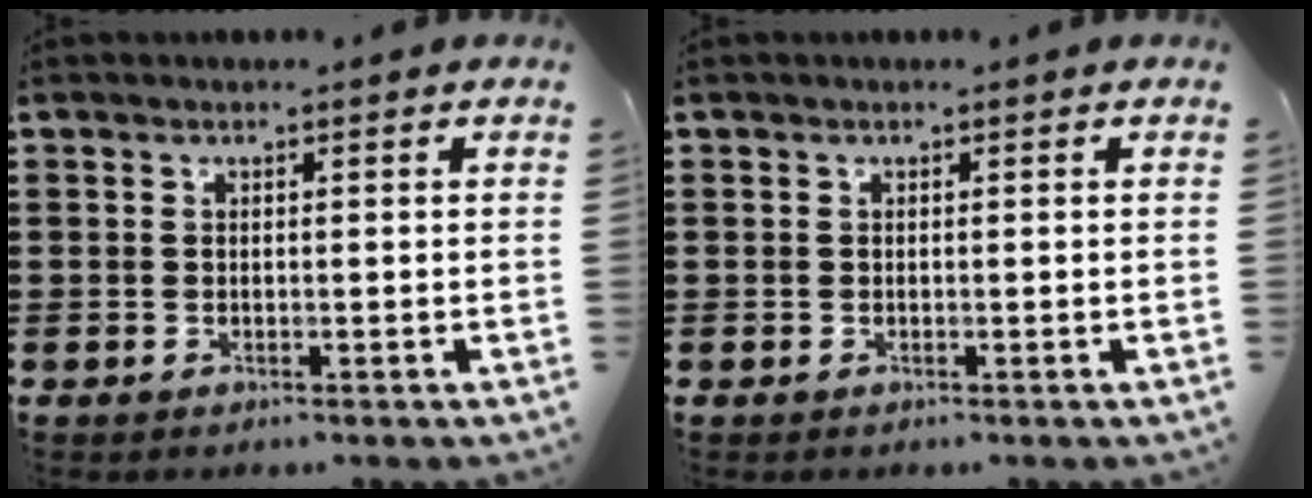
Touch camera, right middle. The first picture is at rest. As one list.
[{"total": 0.0}]